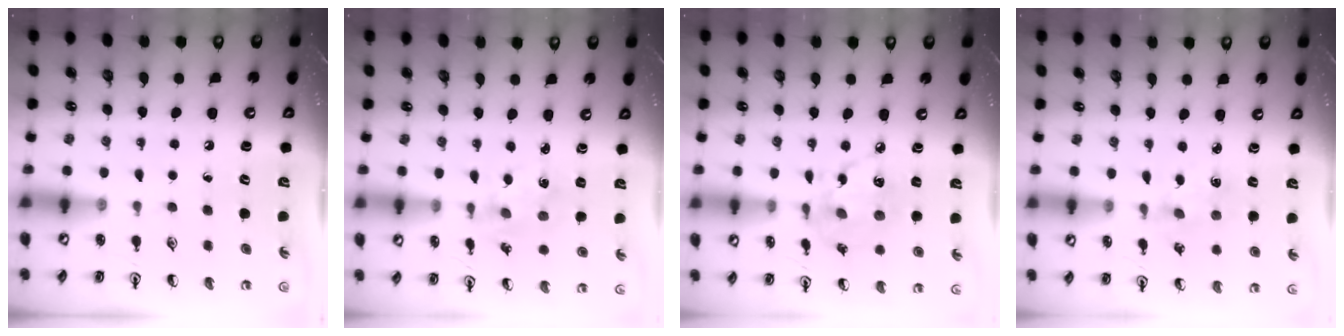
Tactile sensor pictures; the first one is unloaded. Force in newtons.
{"total": 1.5, "press": 1.5, "slide": 0.1}
{"total": 11.3, "press": 11.3, "slide": 0.7}
{"total": 1.5, "press": 1.5, "slide": 0.3}